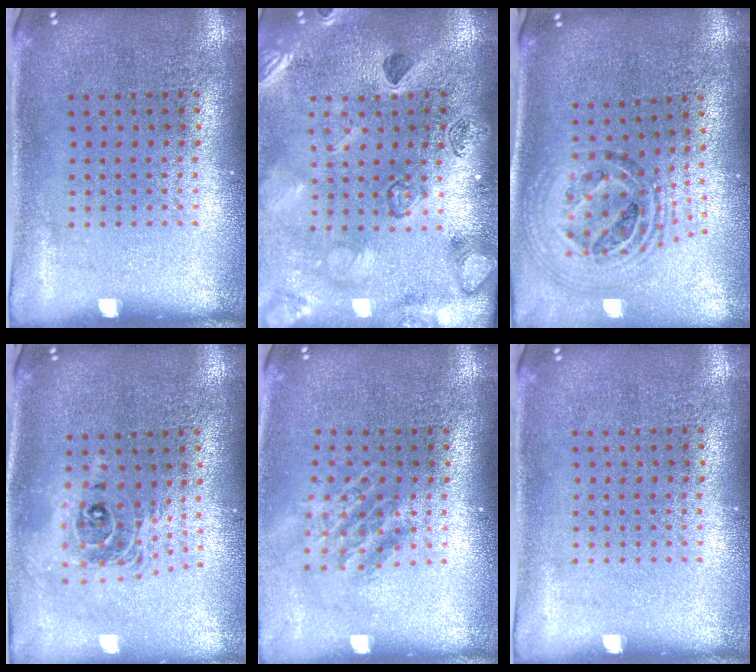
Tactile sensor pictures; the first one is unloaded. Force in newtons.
{"total": 2.3, "press": 2.3, "slide": 0.2}
{"total": 1.6, "press": 1.4, "slide": 0.8}
{"total": 2.0, "press": 1.5, "slide": 1.3}
{"total": 1.5, "press": 1.1, "slide": 1.1}
{"total": 0.0}